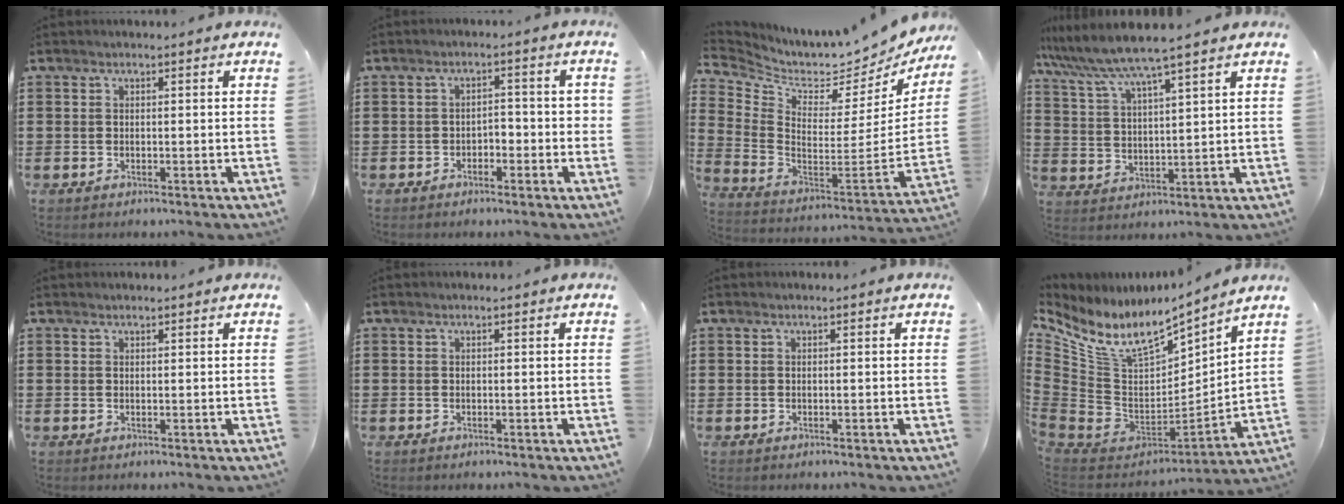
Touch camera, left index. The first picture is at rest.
{"total": 2.3, "force": [-1.6, 1.2, 1.1], "torque": [-0.024, 0.005, -0.036]}
{"total": 3.9, "force": [3.4, 1.5, 1.1], "torque": [-0.052, -0.054, 0.050]}
{"total": 6.4, "force": [5.5, -0.4, 3.3], "torque": [-0.085, -0.028, 0.092]}
{"total": 0.5, "force": [0.5, 0.1, 0.1], "torque": [-0.003, 0.001, 0.010]}
{"total": 0.0}
{"total": 0.0}
{"total": 11.2, "force": [7.3, 4.7, 7.0], "torque": [-0.172, -0.053, 0.131]}